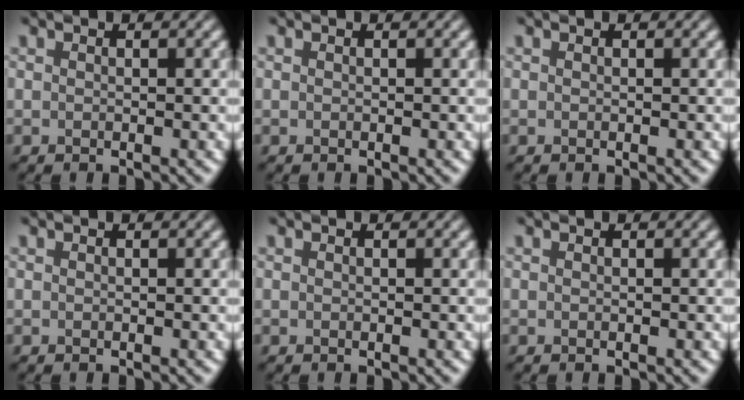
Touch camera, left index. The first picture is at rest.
{"total": 0.0}
{"total": 0.0}
{"total": 0.0}
{"total": 0.0}
{"total": 0.0}